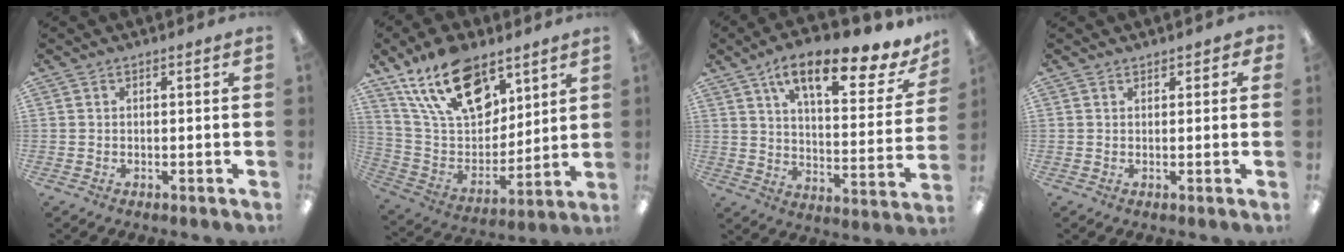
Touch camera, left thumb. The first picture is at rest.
{"total": 20.7, "force": [12.5, 11.3, 12.0], "torque": [-0.216, -0.049, 0.229]}
{"total": 17.9, "force": [11.8, 5.6, 12.2], "torque": [-0.187, -0.072, 0.191]}
{"total": 1.5, "force": [1.2, 0.8, 0.3], "torque": [0.002, -0.002, 0.021]}